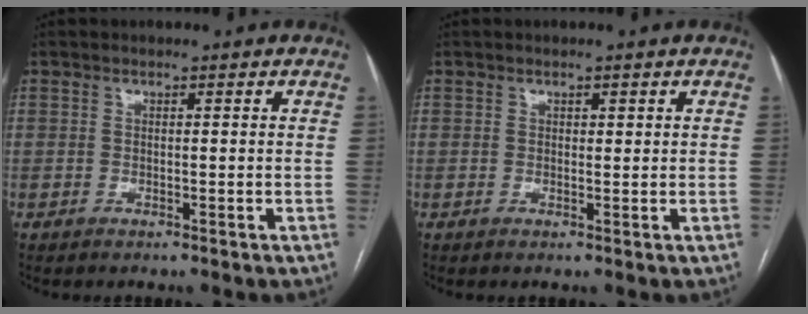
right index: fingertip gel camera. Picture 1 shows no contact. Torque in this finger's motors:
{"motor_torque": [0.03, 0.19, 0.04, -0.01]}